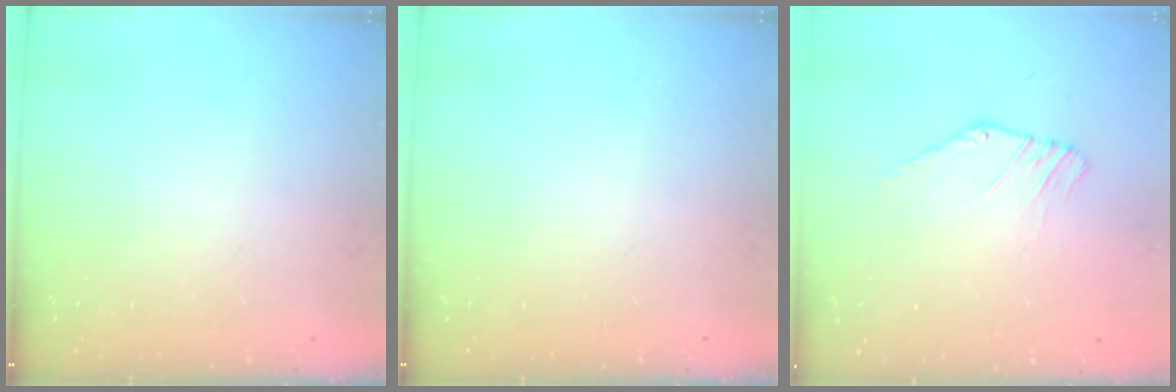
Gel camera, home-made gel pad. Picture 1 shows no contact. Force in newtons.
{"total": 0.0}
{"total": 1.7, "press": 1.7, "slide": 0.2}